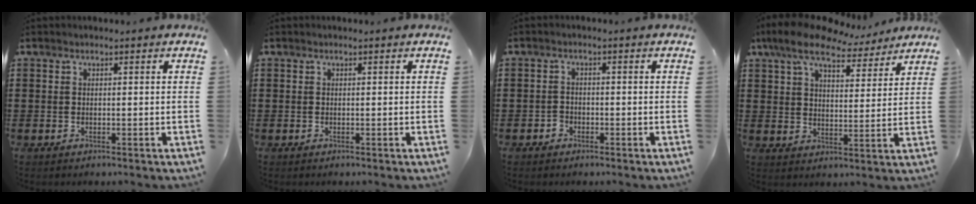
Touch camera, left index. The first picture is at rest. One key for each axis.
{"total": 0.0}
{"total": 1.4, "fx": -1.0, "fy": 0.9, "fz": 0.2, "tx": -0.009, "ty": 0.002, "tz": -0.023}
{"total": 10.2, "fx": 8.3, "fy": 3.3, "fz": 4.9, "tx": -0.111, "ty": -0.030, "tz": 0.149}